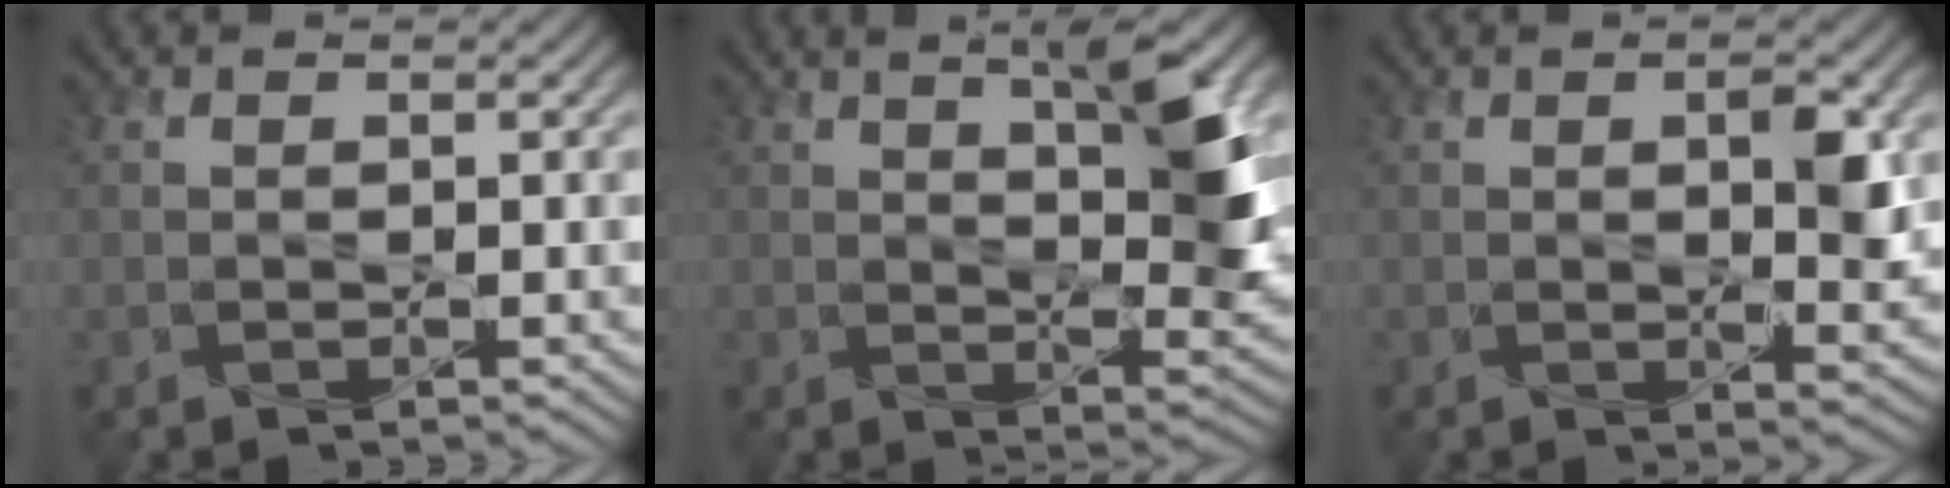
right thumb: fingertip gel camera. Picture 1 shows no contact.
{"total": 8.3, "force": [2.8, 2.2, 7.4], "torque": [-0.115, -0.001, 0.051]}
{"total": 3.9, "force": [0.9, 1.2, 3.6], "torque": [-0.065, -0.006, 0.017]}